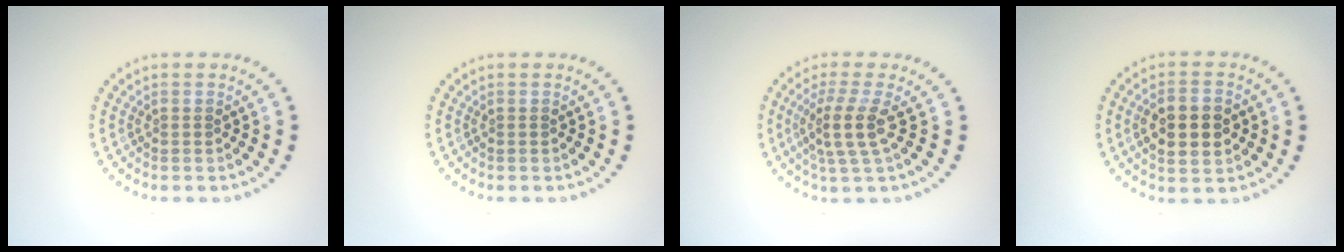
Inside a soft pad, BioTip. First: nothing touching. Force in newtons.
{"total": 0.0}
{"total": 3.2, "press": 2.3, "slide": 2.2}
{"total": 4.6, "press": 4.5, "slide": 0.4}